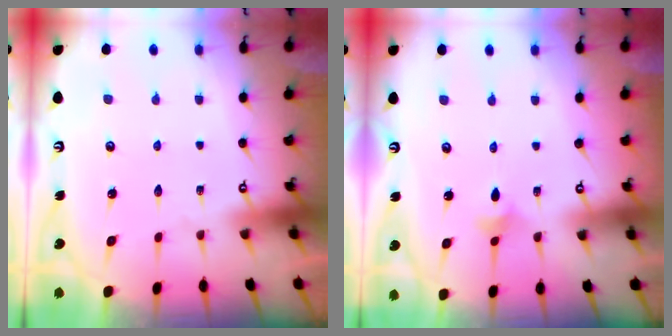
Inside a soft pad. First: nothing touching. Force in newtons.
{"total": 3.4, "press": 3.3, "slide": 0.8}